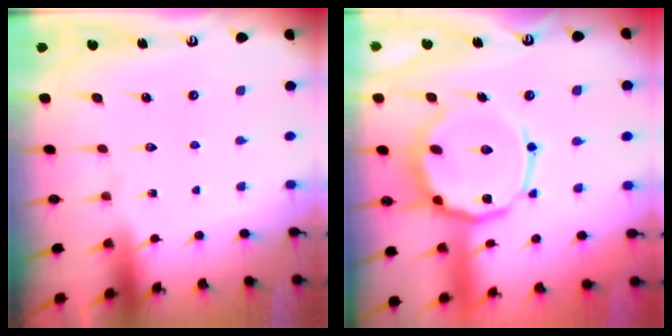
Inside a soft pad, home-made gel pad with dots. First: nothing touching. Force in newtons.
{"total": 13.6, "press": 13.6, "slide": 1.3}